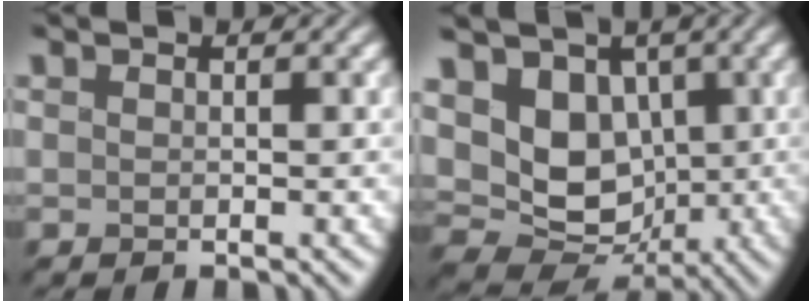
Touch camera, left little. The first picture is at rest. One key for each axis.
{"total": 9.4, "fx": 1.1, "fy": 7.5, "fz": 5.5, "tx": -0.116, "ty": 0.007, "tz": 0.022}